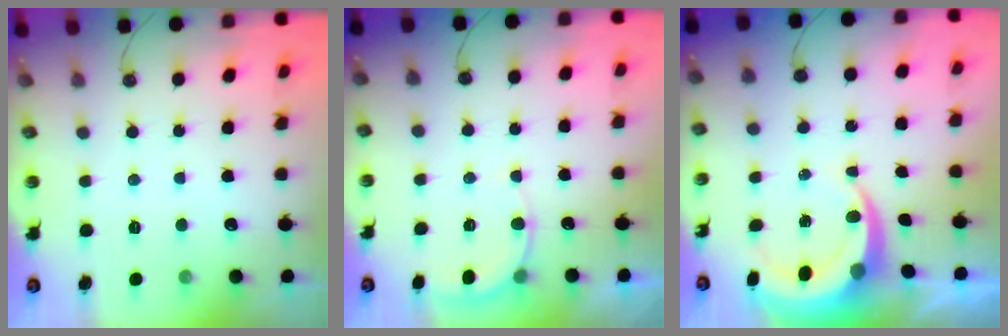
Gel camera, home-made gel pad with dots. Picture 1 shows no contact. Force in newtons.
{"total": 6.0, "press": 6.0, "slide": 0.9}
{"total": 7.1, "press": 7.0, "slide": 0.9}